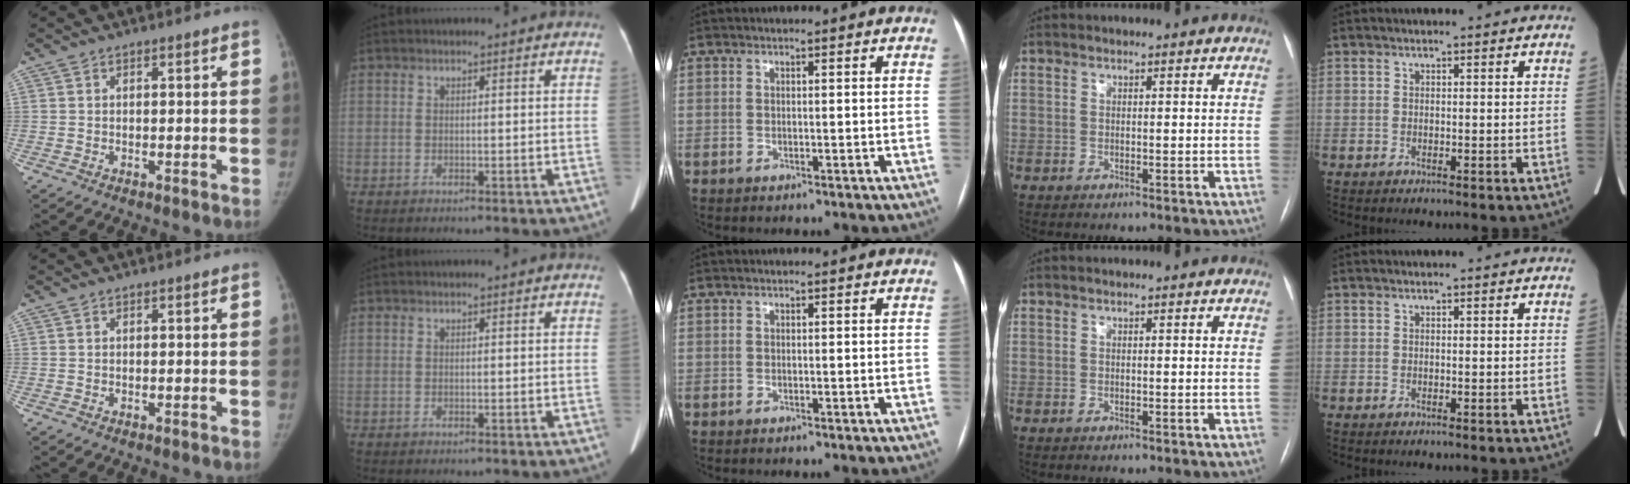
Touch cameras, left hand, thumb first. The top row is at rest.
{}